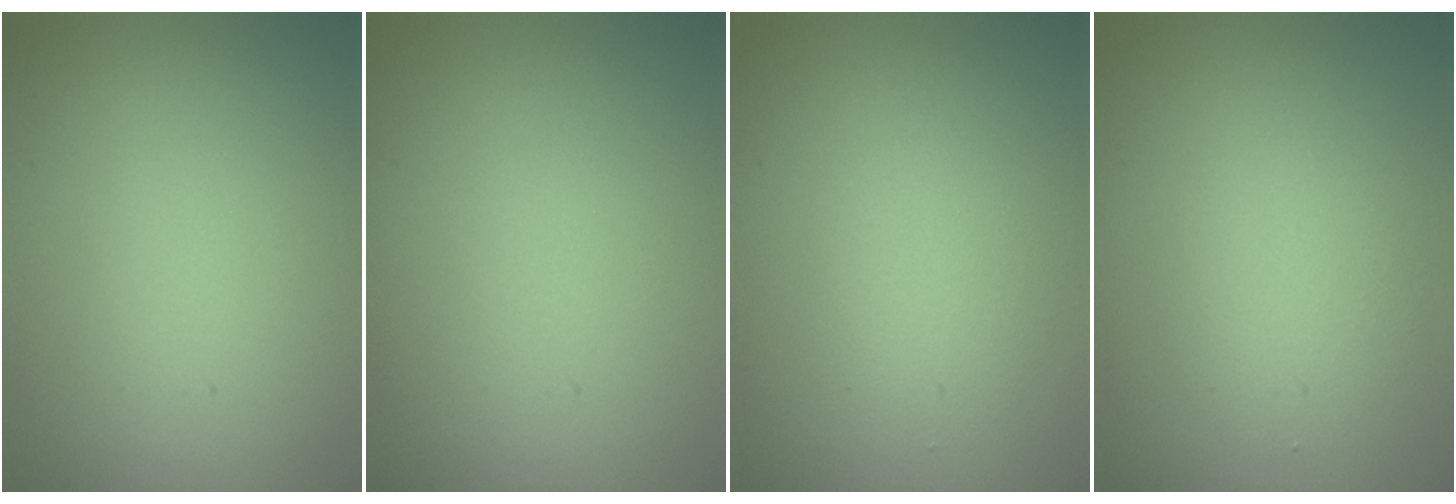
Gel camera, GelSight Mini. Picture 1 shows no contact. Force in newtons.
{"total": 0.0}
{"total": 1.8, "press": 1.8, "slide": 0.0}
{"total": 2.5, "press": 2.5, "slide": 0.2}